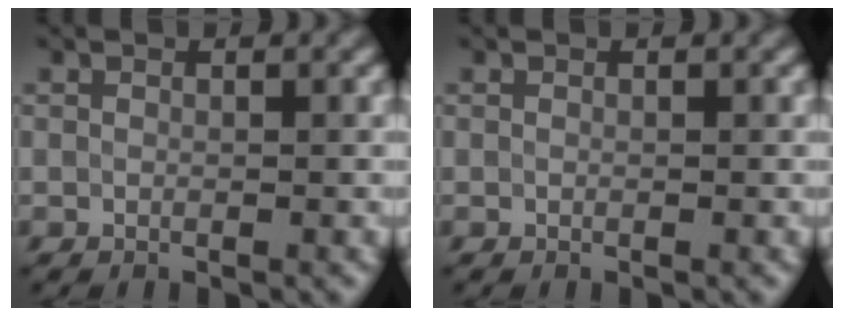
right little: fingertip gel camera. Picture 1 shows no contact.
{"total": 0.0}